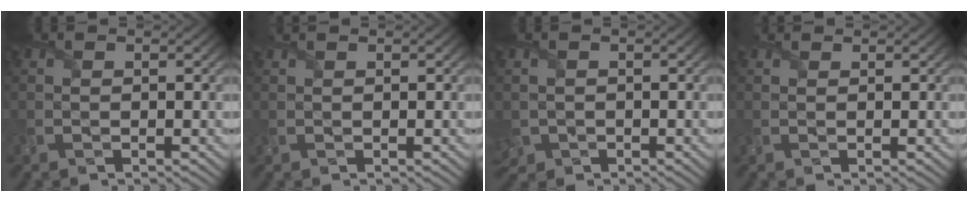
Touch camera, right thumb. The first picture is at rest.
{"total": 0.6, "force": [0.6, 0.0, 0.2], "torque": [-0.008, 0.006, 0.014]}
{"total": 2.5, "force": [-1.0, 2.2, 0.7], "torque": [-0.027, -0.018, -0.023]}
{"total": 0.9, "force": [0.8, 0.2, 0.1], "torque": [-0.007, 0.004, 0.019]}